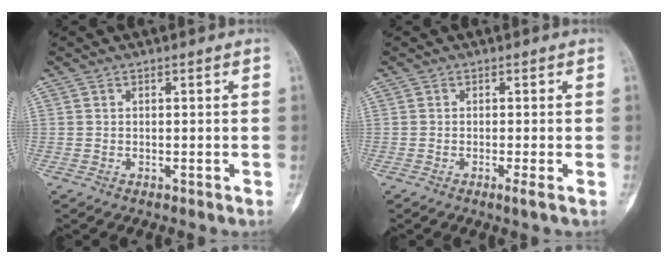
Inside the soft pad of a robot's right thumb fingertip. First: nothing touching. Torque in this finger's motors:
{"motor_torque": [0.23, 0.01, 0.13, -0.20, 0.10]}